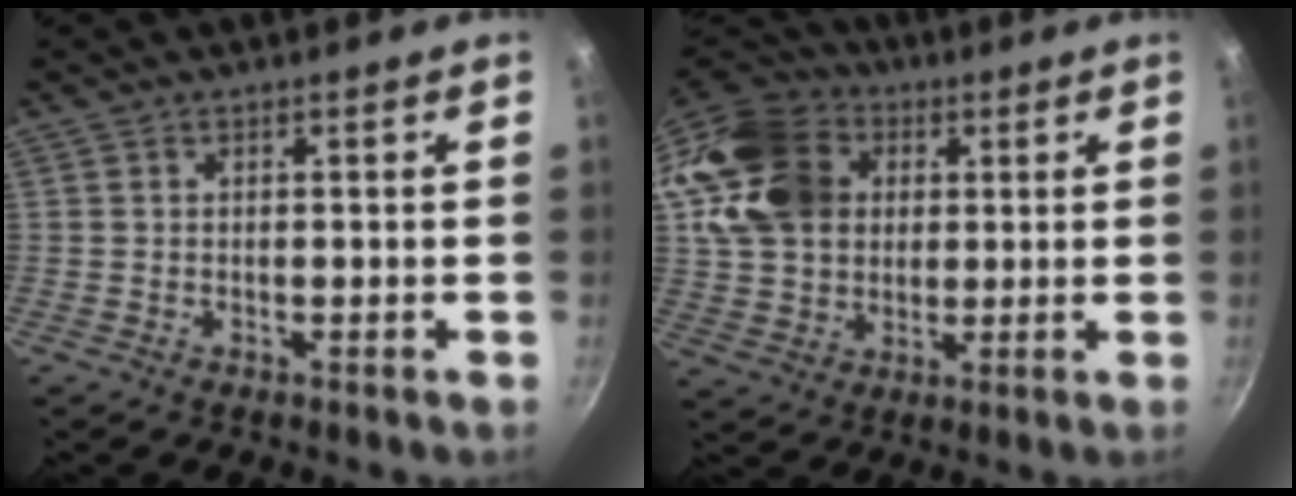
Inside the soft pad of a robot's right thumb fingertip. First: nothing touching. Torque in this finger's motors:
{"motor_torque": [0.99, 3.66, 1.70, 0.28, 0.26]}